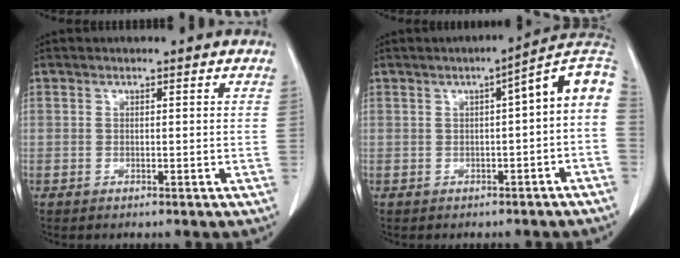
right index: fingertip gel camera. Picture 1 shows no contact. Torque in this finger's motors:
{"motor_torque": [0.56, -0.19, 0.21, 0.08]}